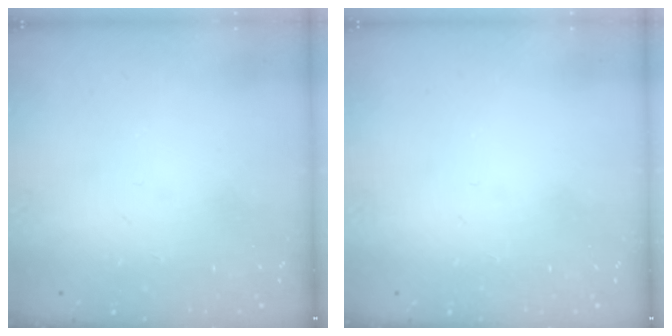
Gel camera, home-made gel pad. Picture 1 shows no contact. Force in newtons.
{"total": 0.0}